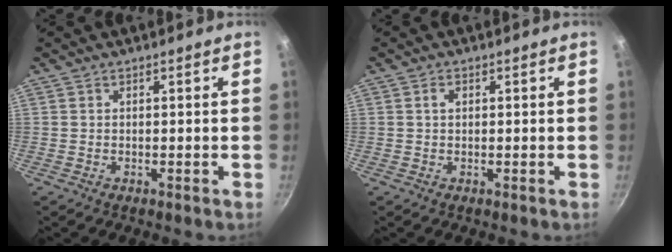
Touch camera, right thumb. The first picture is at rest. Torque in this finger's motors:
{"motor_torque": [-0.42, 0.10, 0.34, 0.11, -0.01]}